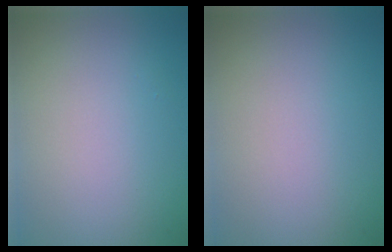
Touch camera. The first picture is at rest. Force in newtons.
{"total": 0.0}